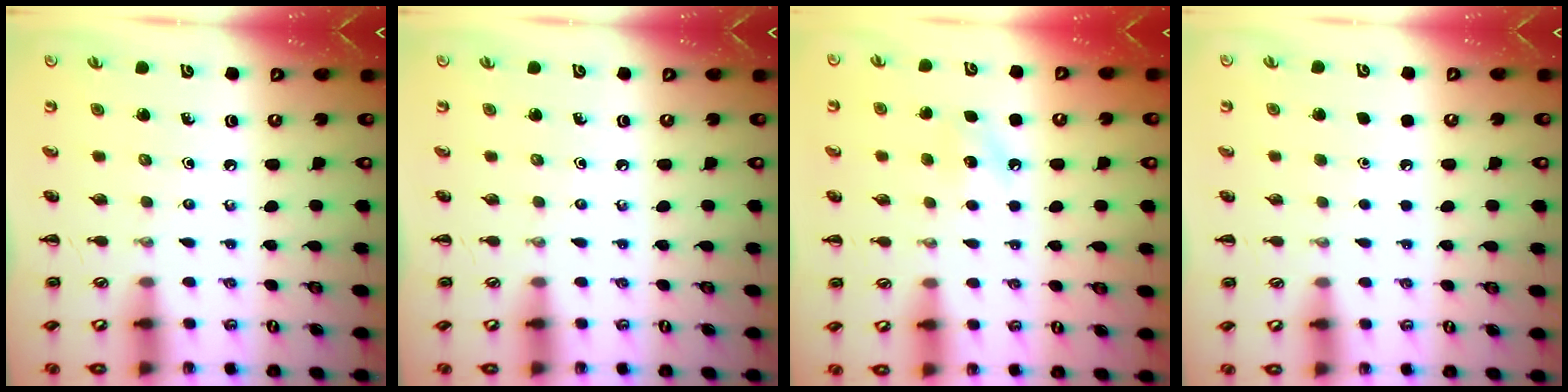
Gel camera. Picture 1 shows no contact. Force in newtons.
{"total": 0.0}
{"total": 5.6, "press": 5.4, "slide": 1.5}
{"total": 1.7, "press": 1.7, "slide": 0.1}